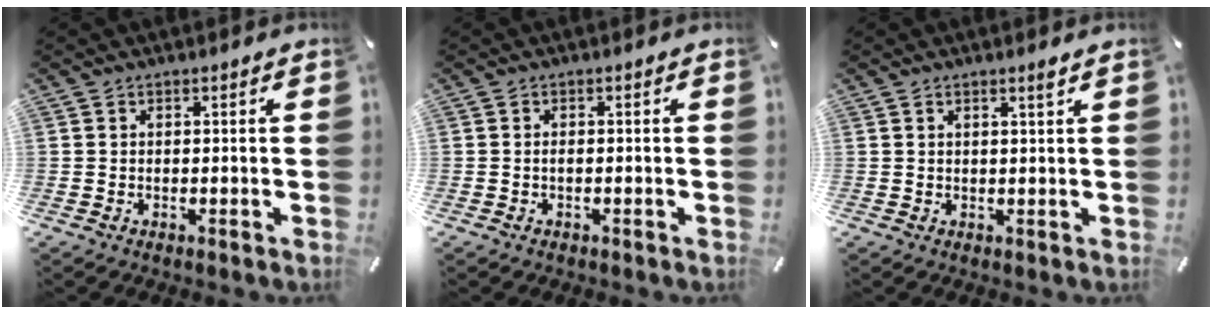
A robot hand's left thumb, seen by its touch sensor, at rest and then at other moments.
{"total": 1.1, "force": [-0.5, 0.6, 0.9], "torque": [-0.019, 0.001, -0.010]}
{"total": 1.6, "force": [0.9, 0.0, 1.3], "torque": [-0.026, -0.002, 0.016]}